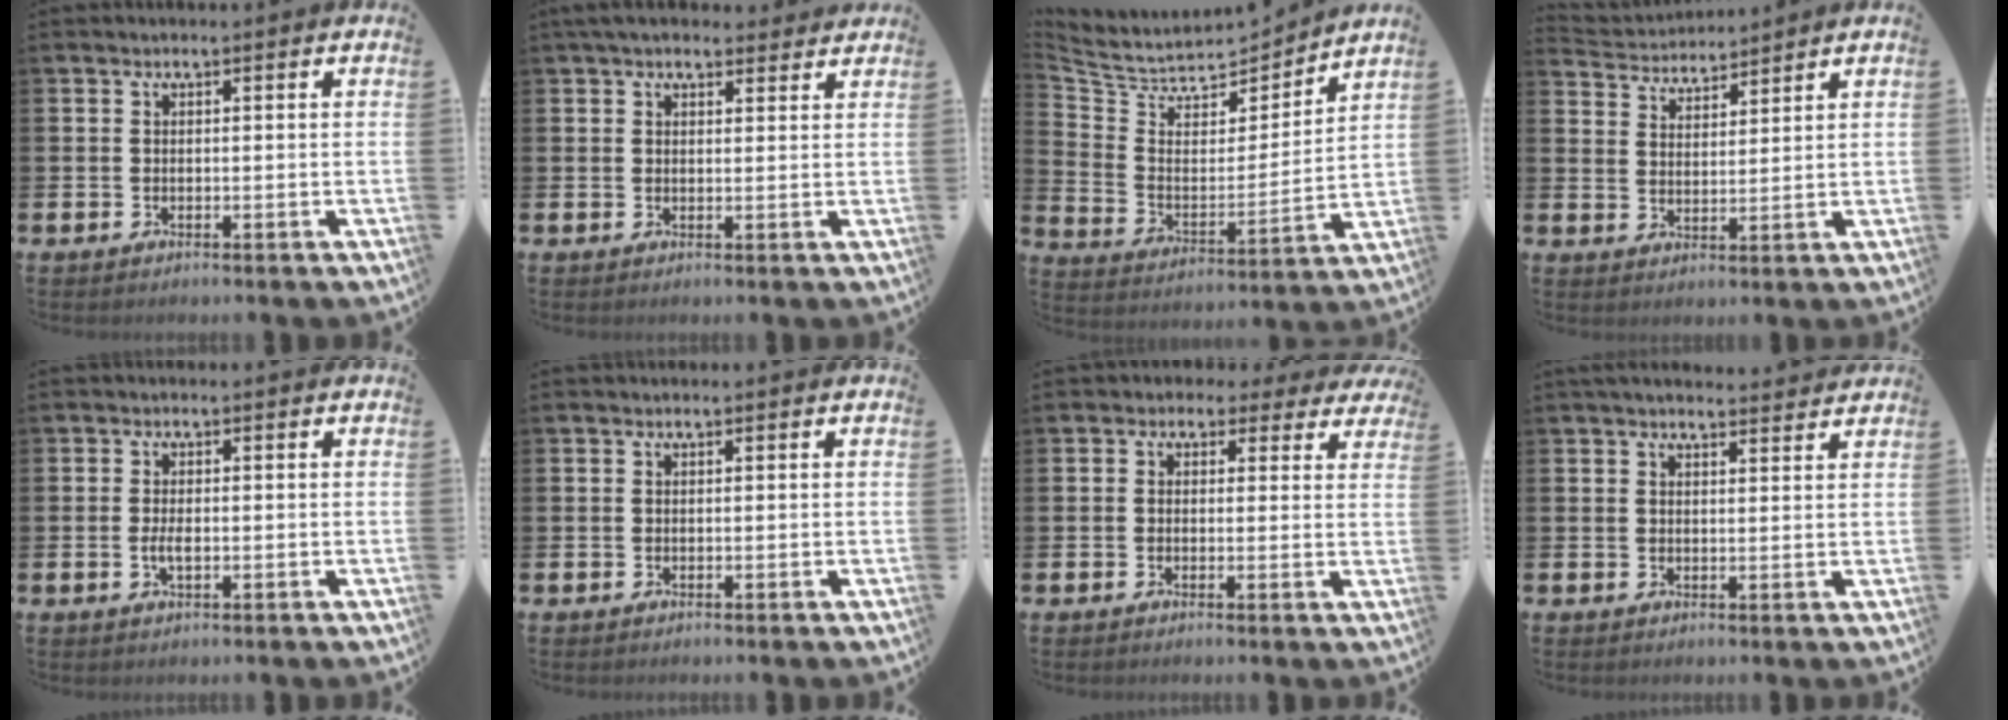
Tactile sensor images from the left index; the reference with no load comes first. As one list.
[{"total": 3.7, "force": [3.3, 1.4, 1.1], "torque": [-0.015, -0.010, 0.058]}, {"total": 6.4, "force": [5.7, 2.6, 0.8], "torque": [-0.058, -0.054, 0.094]}, {"total": 3.9, "force": [3.8, 0.7, -0.5], "torque": [-0.009, -0.024, 0.067]}, {"total": 2.0, "force": [-0.2, 0.8, 1.8], "torque": [-0.026, -0.003, -0.006]}, {"total": 0.0}, {"total": 2.0, "force": [1.2, 1.6, 0.2], "torque": [-0.001, -0.006, 0.015]}, {"total": 2.8, "force": [2.7, 0.3, 0.4], "torque": [0.001, -0.017, 0.047]}]